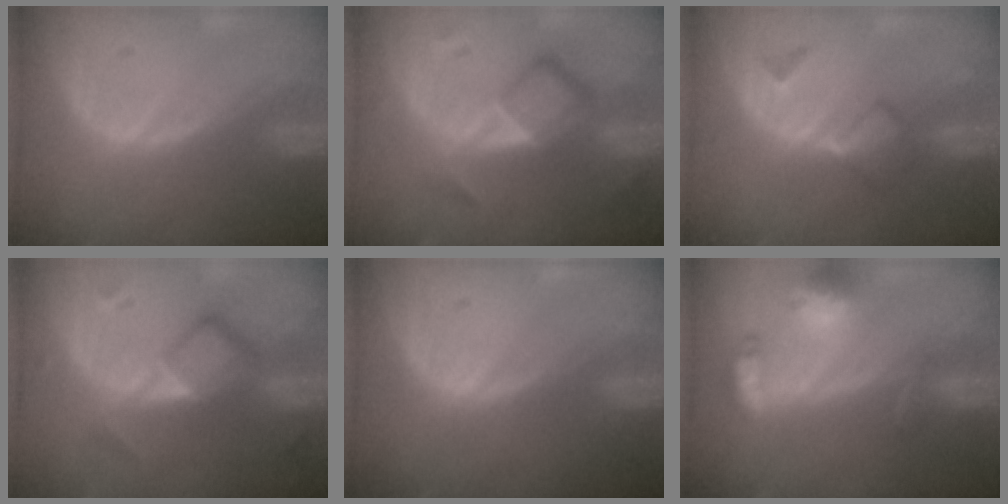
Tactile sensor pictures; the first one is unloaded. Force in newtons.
{"total": 6.9, "press": 5.9, "slide": 3.6}
{"total": 5.0, "press": 4.4, "slide": 2.4}
{"total": 6.6, "press": 5.7, "slide": 3.3}
{"total": 0.0}
{"total": 6.3, "press": 6.2, "slide": 0.9}